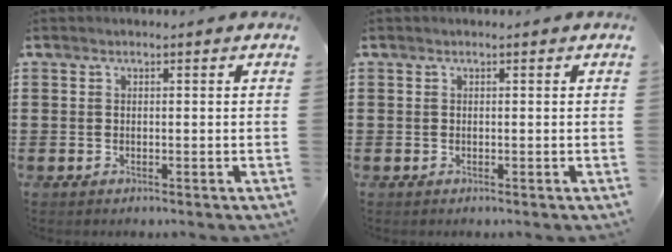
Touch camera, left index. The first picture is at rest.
{"total": 0.0}